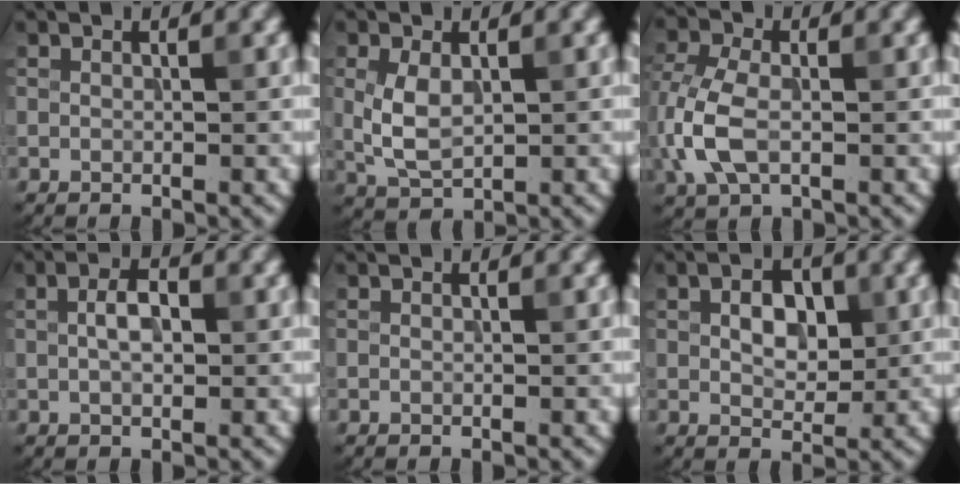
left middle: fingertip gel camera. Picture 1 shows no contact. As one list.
[{"total": 3.5, "force": [0.3, 2.1, 2.8], "torque": [-0.065, 0.001, 0.012]}, {"total": 5.6, "force": [-0.9, 3.4, 4.3], "torque": [-0.114, -0.001, -0.025]}, {"total": 2.6, "force": [0.2, 1.4, 2.2], "torque": [-0.044, 0.004, 0.001]}, {"total": 0.0}, {"total": 3.8, "force": [0.7, 2.4, 2.8], "torque": [-0.048, 0.001, 0.010]}]